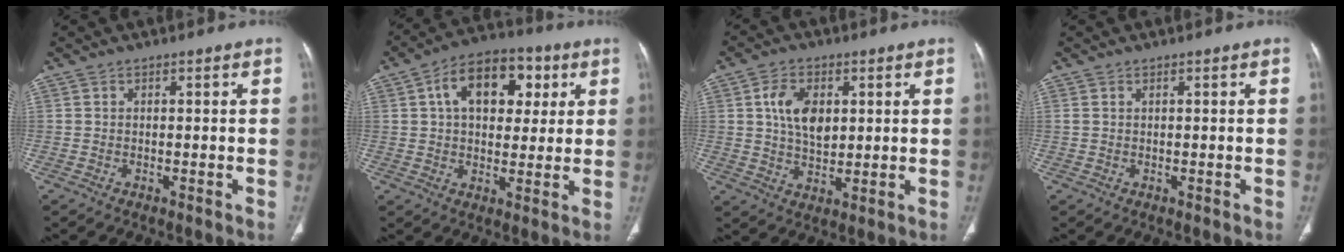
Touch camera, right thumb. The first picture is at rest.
{"total": 14.7, "force": [4.6, 9.4, 10.3], "torque": [-0.126, 0.010, 0.067]}
{"total": 8.7, "force": [2.2, 5.5, 6.3], "torque": [-0.096, -0.011, 0.042]}
{"total": 0.5, "force": [0.3, 0.2, 0.3], "torque": [-0.011, 0.009, 0.011]}